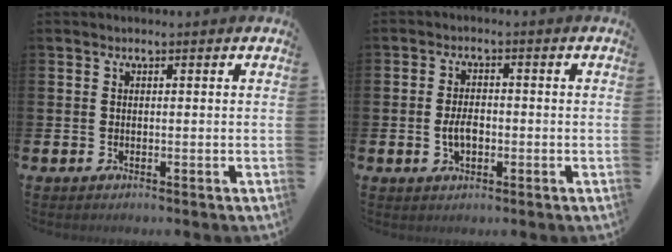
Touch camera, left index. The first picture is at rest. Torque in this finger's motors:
{"motor_torque": [0.37, 0.09, 0.09, 0.11]}